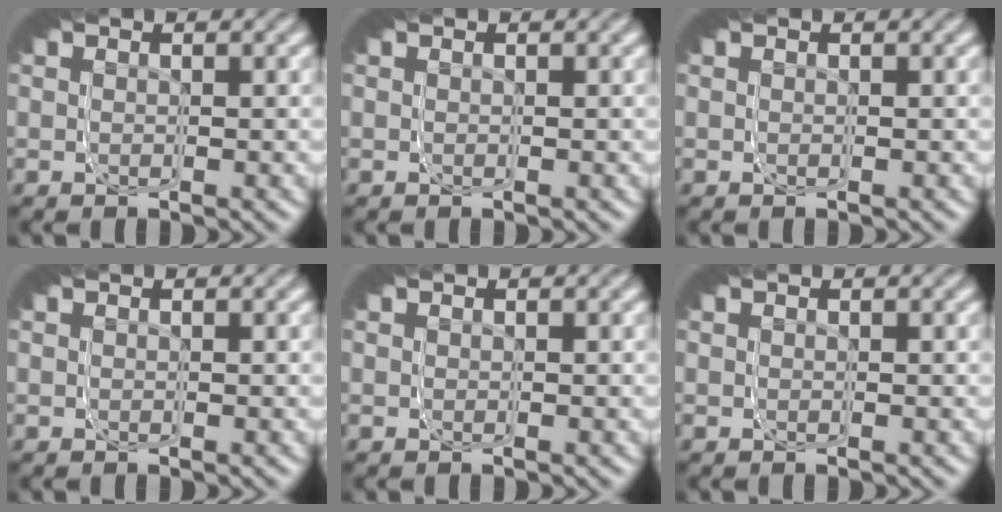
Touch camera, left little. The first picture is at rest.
{"total": 0.0}
{"total": 0.0}
{"total": 0.0}
{"total": 0.0}
{"total": 0.0}